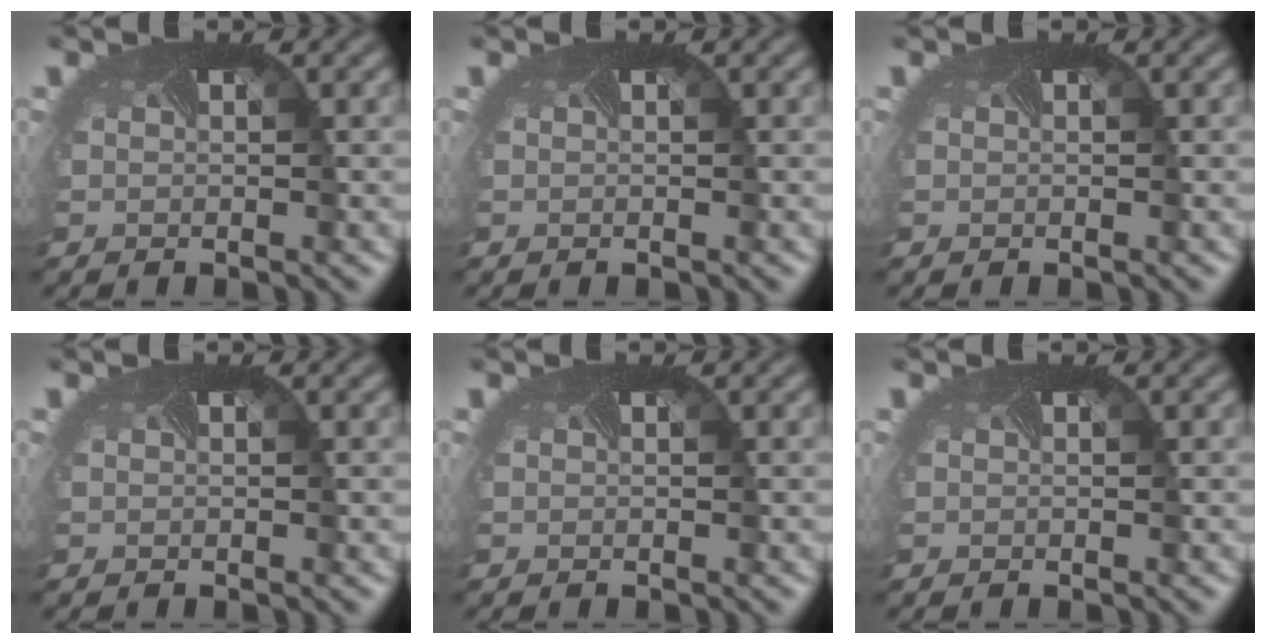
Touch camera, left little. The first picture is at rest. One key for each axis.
{"total": 0.0}
{"total": 0.0}
{"total": 0.0}
{"total": 0.0}
{"total": 0.0}